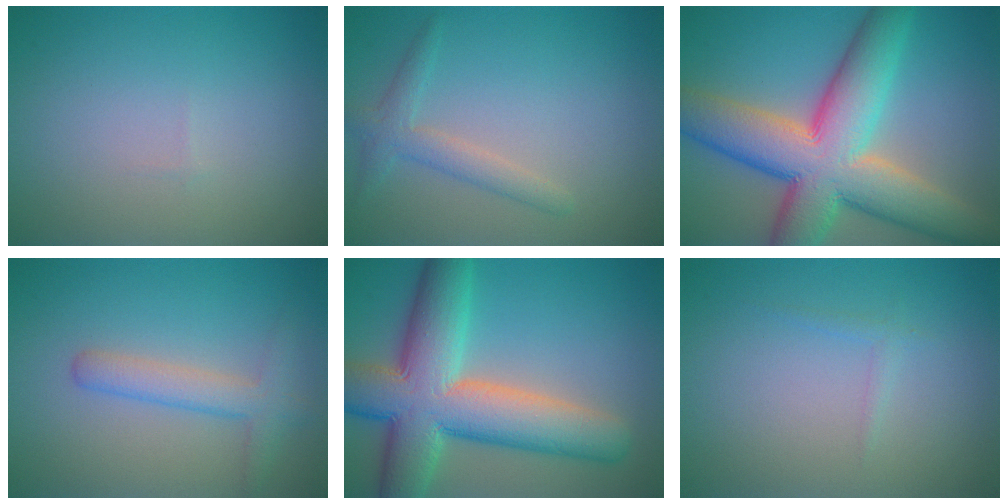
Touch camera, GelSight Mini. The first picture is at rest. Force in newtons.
{"total": 2.3, "press": 2.3, "slide": 0.1}
{"total": 12.9, "press": 12.9, "slide": 0.7}
{"total": 2.9, "press": 2.9, "slide": 0.2}
{"total": 12.2, "press": 12.2, "slide": 0.5}
{"total": 0.8, "press": 0.8, "slide": 0.1}